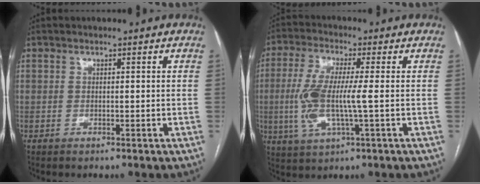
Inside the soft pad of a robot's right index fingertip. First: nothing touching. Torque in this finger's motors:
{"motor_torque": [1.60, -0.12, 0.80, 0.21]}